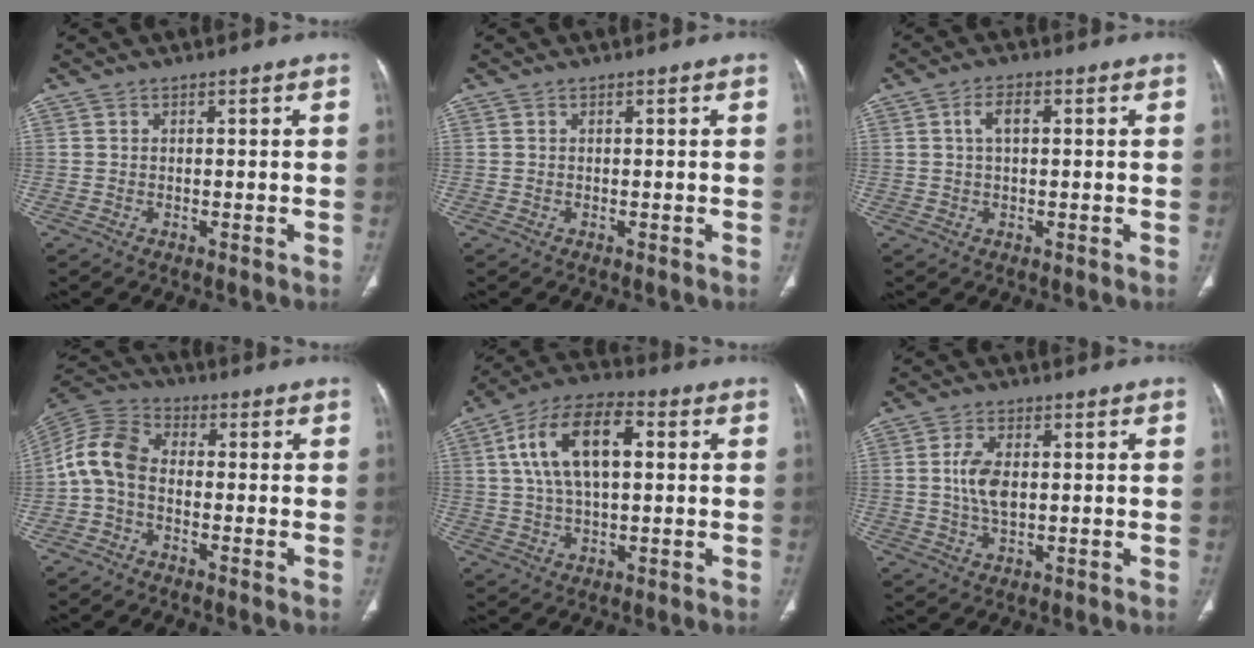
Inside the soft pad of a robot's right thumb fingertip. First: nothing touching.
{"total": 0.0}
{"total": 3.5, "force": [0.7, 1.8, 3.0], "torque": [-0.058, 0.009, 0.013]}
{"total": 8.3, "force": [-1.4, 5.5, 6.1], "torque": [-0.121, 0.026, -0.044]}
{"total": 15.0, "force": [3.3, 7.6, 12.5], "torque": [-0.226, 0.020, 0.055]}
{"total": 6.1, "force": [0.5, 3.3, 5.1], "torque": [-0.103, -0.001, 0.010]}